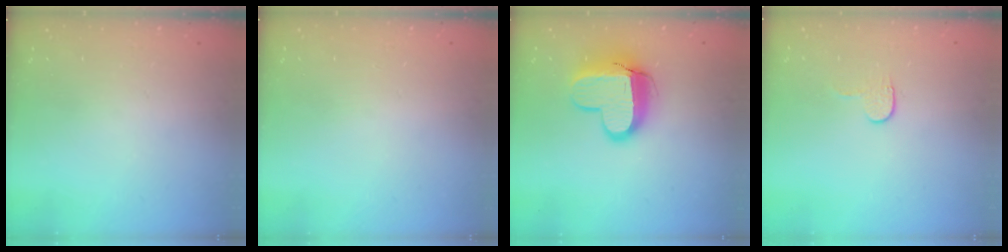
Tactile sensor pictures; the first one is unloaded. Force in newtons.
{"total": 0.5, "press": 0.5, "slide": 0.1}
{"total": 12.3, "press": 12.2, "slide": 1.3}
{"total": 3.6, "press": 3.6, "slide": 0.4}